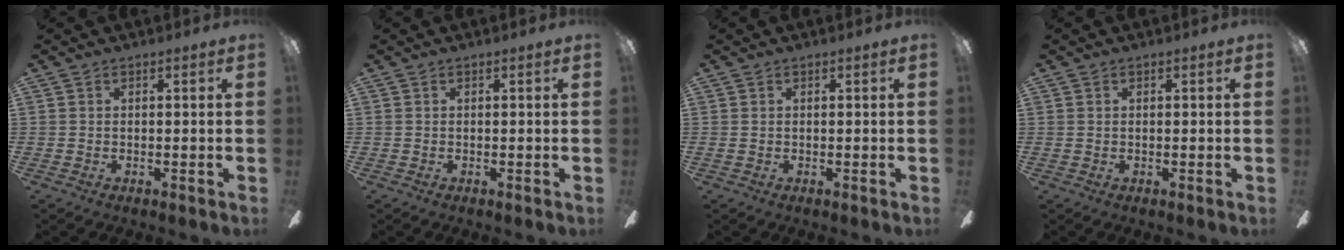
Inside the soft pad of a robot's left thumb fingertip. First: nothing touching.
{"total": 0.0}
{"total": 0.0}
{"total": 0.0}